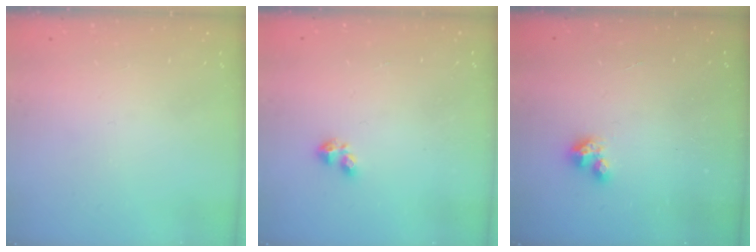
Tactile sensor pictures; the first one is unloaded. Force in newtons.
{"total": 2.2, "press": 2.2, "slide": 0.4}
{"total": 3.1, "press": 3.1, "slide": 0.3}